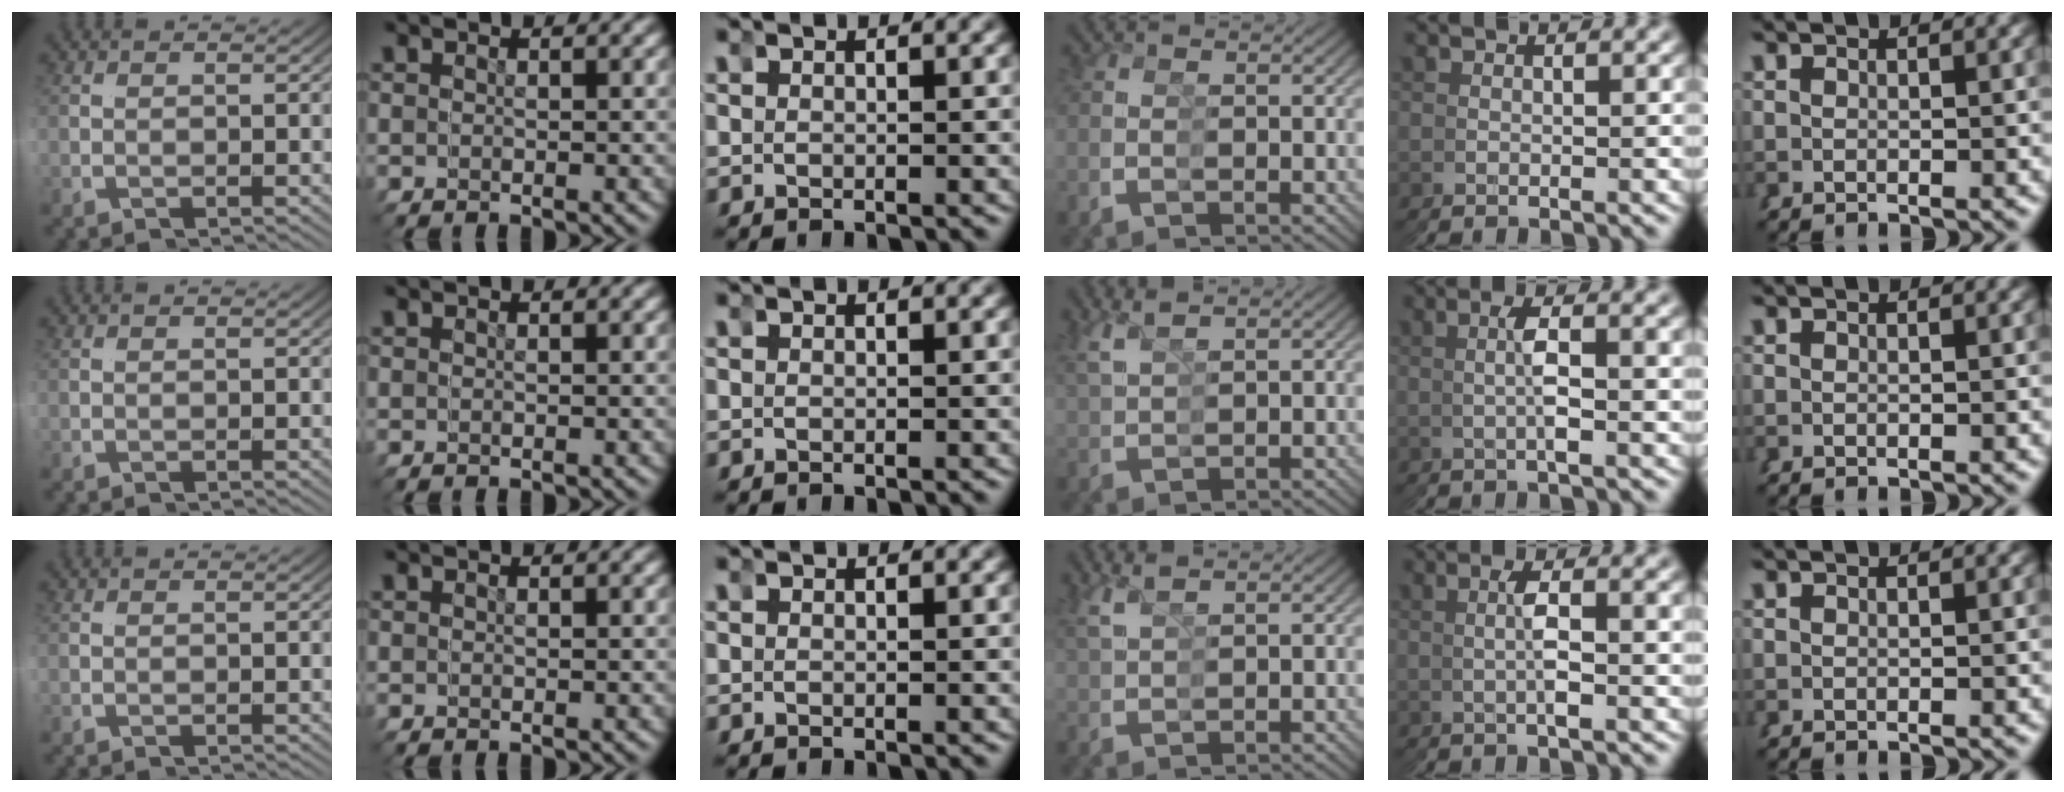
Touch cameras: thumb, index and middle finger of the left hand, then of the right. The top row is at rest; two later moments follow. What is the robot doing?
{"motion": "grasp_and_lifting", "object": "pipette"}